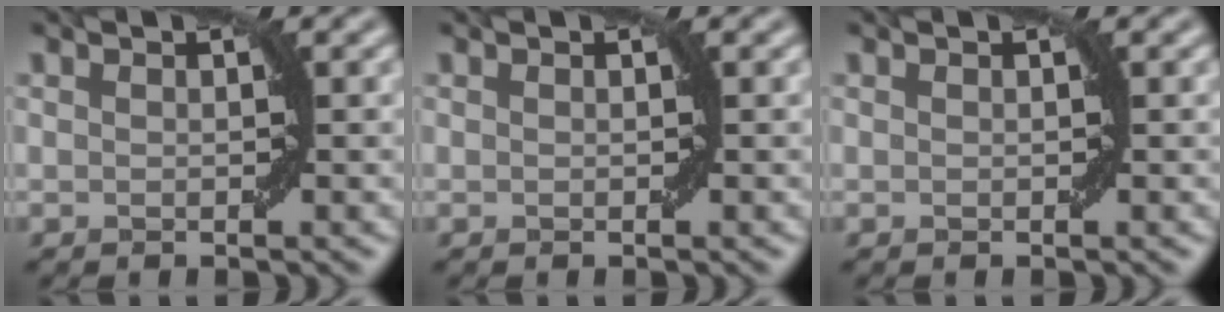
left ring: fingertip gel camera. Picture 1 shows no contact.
{"total": 0.0}
{"total": 0.0}